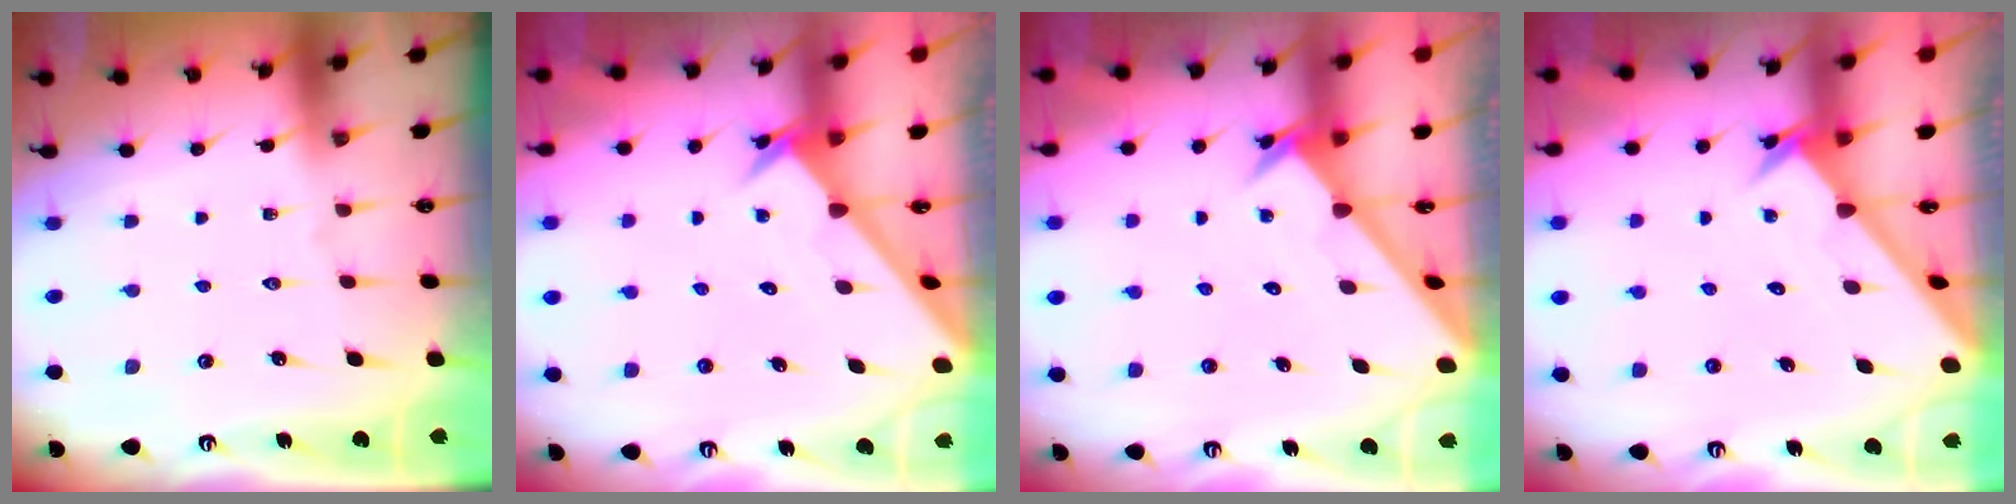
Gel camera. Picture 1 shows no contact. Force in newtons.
{"total": 2.6, "press": 2.6, "slide": 0.2}
{"total": 2.6, "press": 2.6, "slide": 0.2}
{"total": 2.6, "press": 2.6, "slide": 0.2}